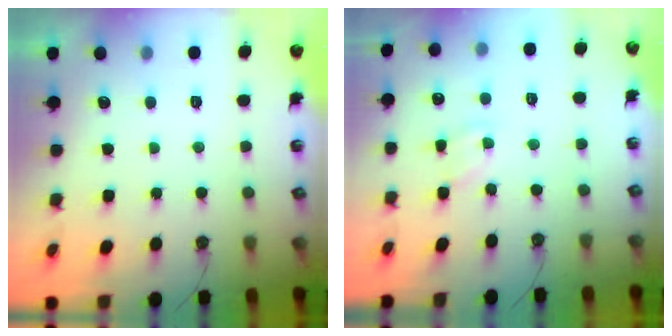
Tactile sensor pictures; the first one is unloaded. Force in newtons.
{"total": 2.9, "press": 2.9, "slide": 0.3}